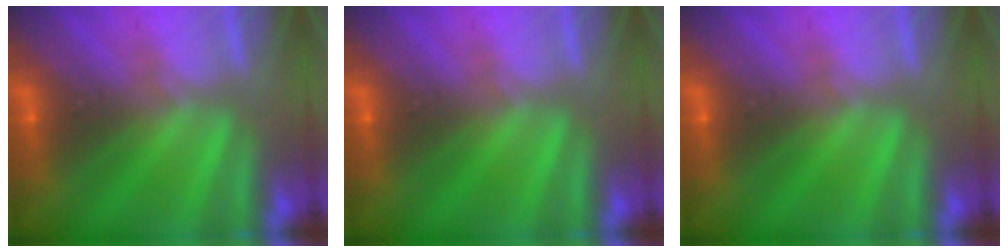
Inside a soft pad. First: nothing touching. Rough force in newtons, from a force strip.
{"total": 0.0}
{"total": 0.0}